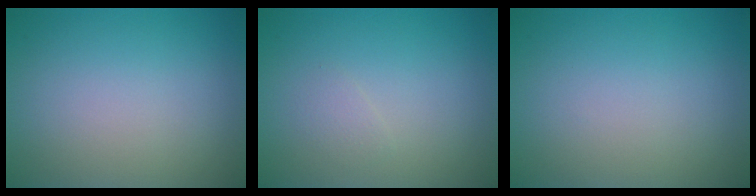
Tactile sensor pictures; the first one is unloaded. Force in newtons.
{"total": 0.8, "press": 0.8, "slide": 0.0}
{"total": 0.0}